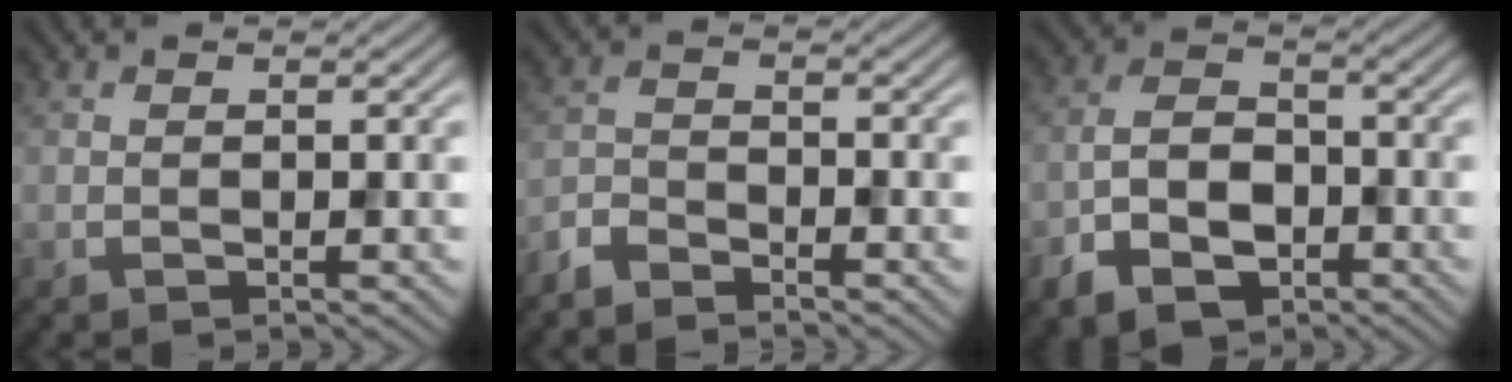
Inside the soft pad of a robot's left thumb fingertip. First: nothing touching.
{"total": 3.1, "force": [-2.8, 0.9, 0.8], "torque": [-0.017, -0.004, -0.070]}
{"total": 6.6, "force": [-3.5, 4.0, 4.0], "torque": [-0.083, -0.004, -0.073]}